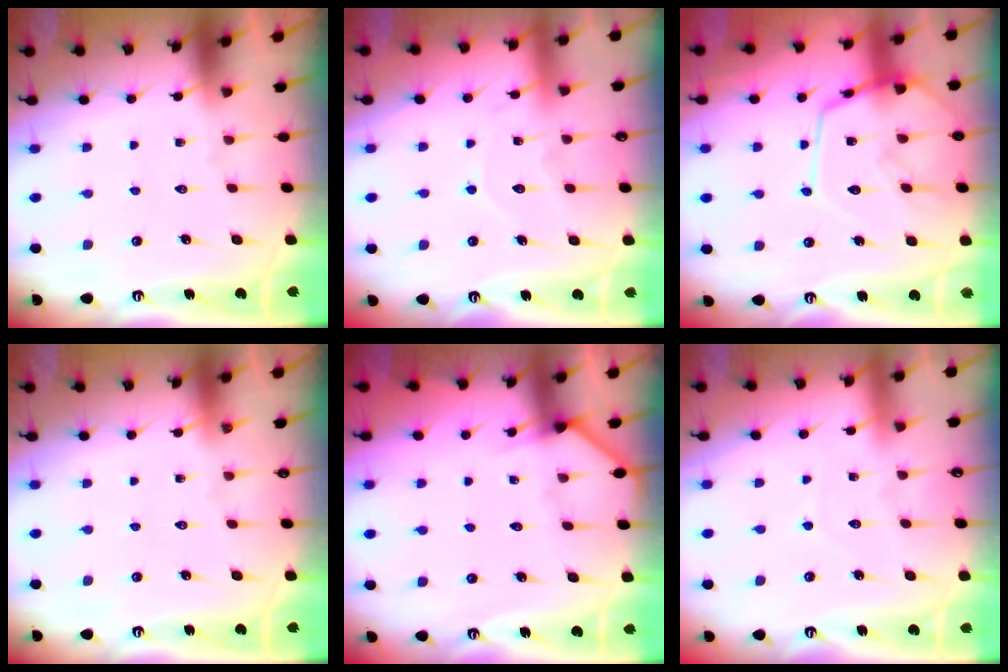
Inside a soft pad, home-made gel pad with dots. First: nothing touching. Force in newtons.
{"total": 7.9, "press": 7.8, "slide": 0.8}
{"total": 13.5, "press": 13.4, "slide": 1.2}
{"total": 0.0}
{"total": 3.0, "press": 3.0, "slide": 0.2}
{"total": 2.6, "press": 2.6, "slide": 0.3}